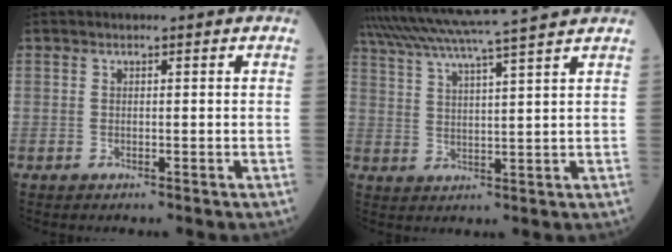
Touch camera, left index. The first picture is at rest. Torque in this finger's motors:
{"motor_torque": [0.65, -1.03, 0.22, 0.07]}